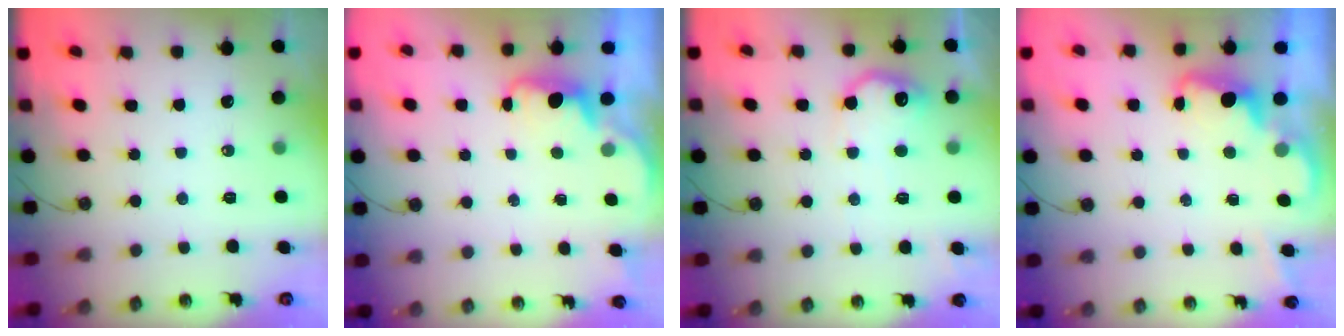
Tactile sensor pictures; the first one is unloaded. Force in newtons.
{"total": 2.1, "press": 2.0, "slide": 0.7}
{"total": 11.7, "press": 11.7, "slide": 0.4}
{"total": 2.1, "press": 2.0, "slide": 0.6}